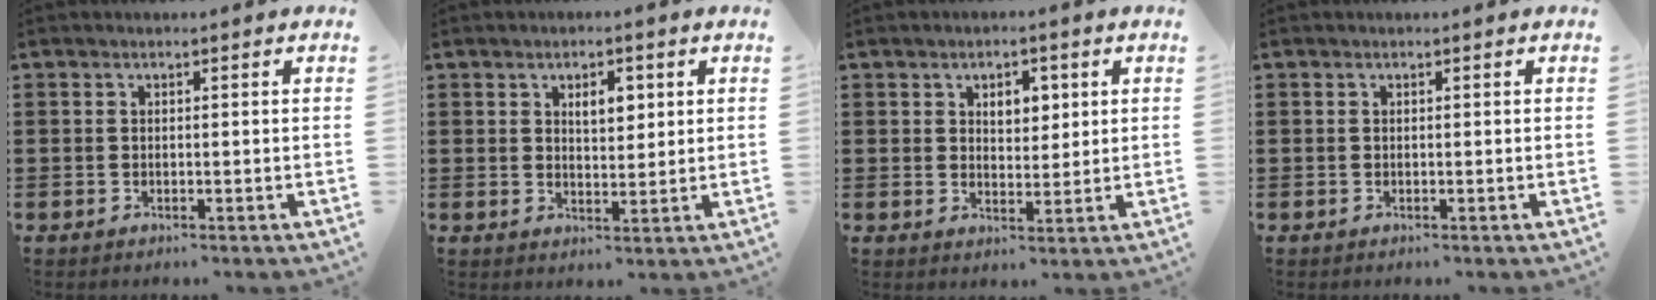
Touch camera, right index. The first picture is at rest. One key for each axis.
{"total": 3.9, "fx": 1.5, "fy": 2.3, "fz": 2.7, "tx": -0.036, "ty": 0.003, "tz": 0.019}
{"total": 3.8, "fx": 1.5, "fy": 2.5, "fz": 2.5, "tx": -0.041, "ty": 0.006, "tz": 0.020}
{"total": 0.0}